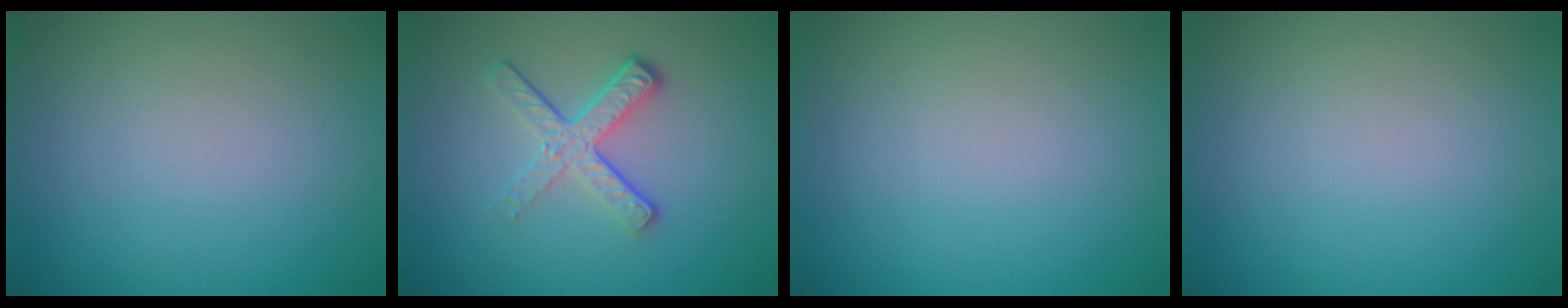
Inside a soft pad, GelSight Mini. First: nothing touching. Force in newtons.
{"total": 4.1, "press": 2.7, "slide": 3.1}
{"total": 0.0}
{"total": 0.0}